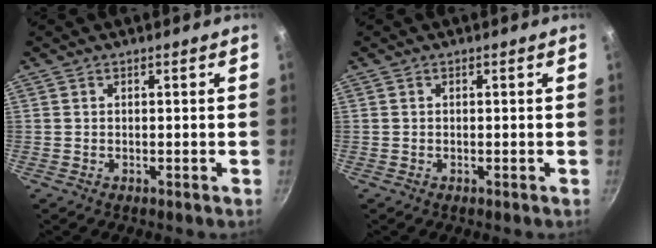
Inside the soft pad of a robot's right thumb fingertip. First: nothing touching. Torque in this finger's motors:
{"motor_torque": [-0.33, -0.01, -0.33, 0.23, -0.03]}